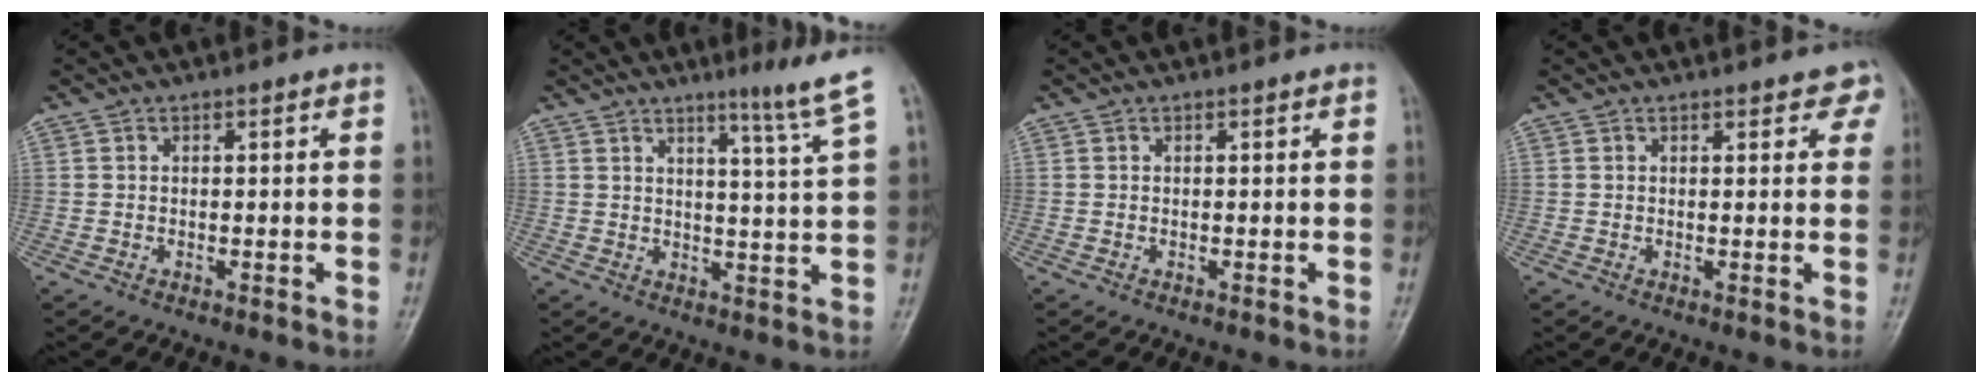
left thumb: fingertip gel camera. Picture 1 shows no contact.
{"total": 6.8, "force": [4.7, -1.3, 4.8], "torque": [-0.067, -0.043, 0.069]}
{"total": 0.0}
{"total": 3.6, "force": [2.7, 1.8, 1.5], "torque": [0.017, -0.005, 0.024]}